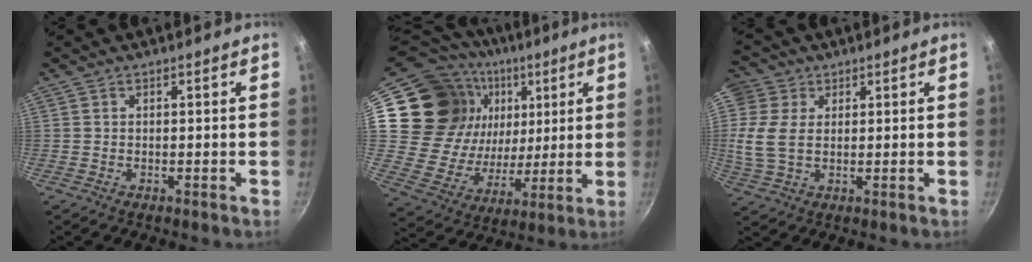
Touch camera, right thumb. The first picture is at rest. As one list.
[{"total": 25.1, "force": [9.3, 19.2, 13.3], "torque": [-0.227, -0.007, 0.179]}, {"total": 8.6, "force": [1.5, 6.4, 5.7], "torque": [-0.106, -0.003, 0.022]}]